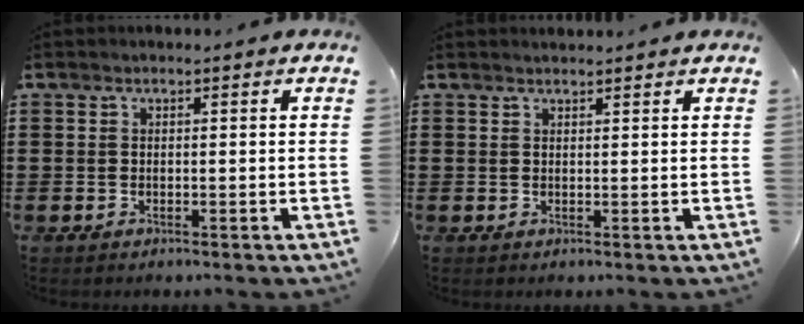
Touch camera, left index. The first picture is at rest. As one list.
[{"total": 1.1, "force": [1.1, 0.0, 0.0], "torque": [-0.002, -0.001, 0.022]}]